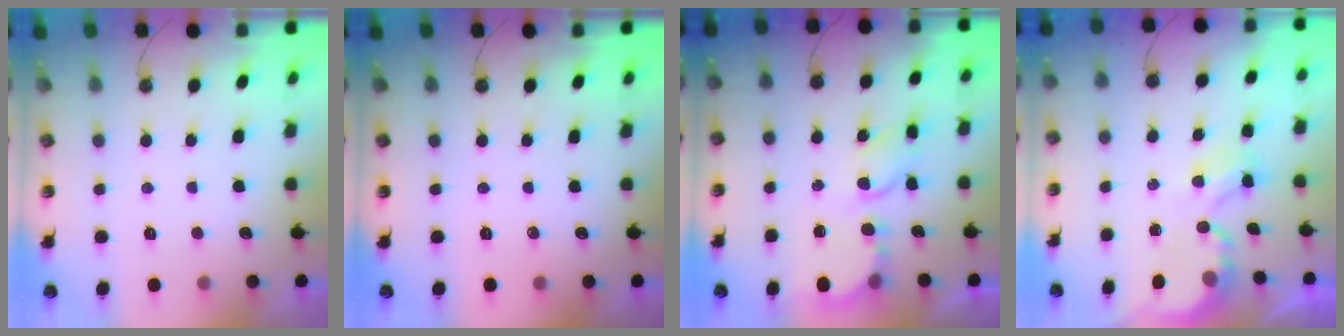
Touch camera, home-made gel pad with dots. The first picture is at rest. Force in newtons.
{"total": 0.0}
{"total": 6.3, "press": 6.3, "slide": 0.4}
{"total": 4.0, "press": 4.0, "slide": 0.3}